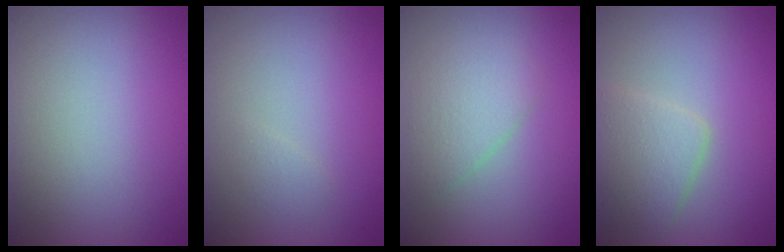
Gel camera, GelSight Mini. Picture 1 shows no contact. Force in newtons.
{"total": 0.7, "press": 0.7, "slide": 0.0}
{"total": 2.4, "press": 2.4, "slide": 0.1}
{"total": 3.3, "press": 3.3, "slide": 0.2}